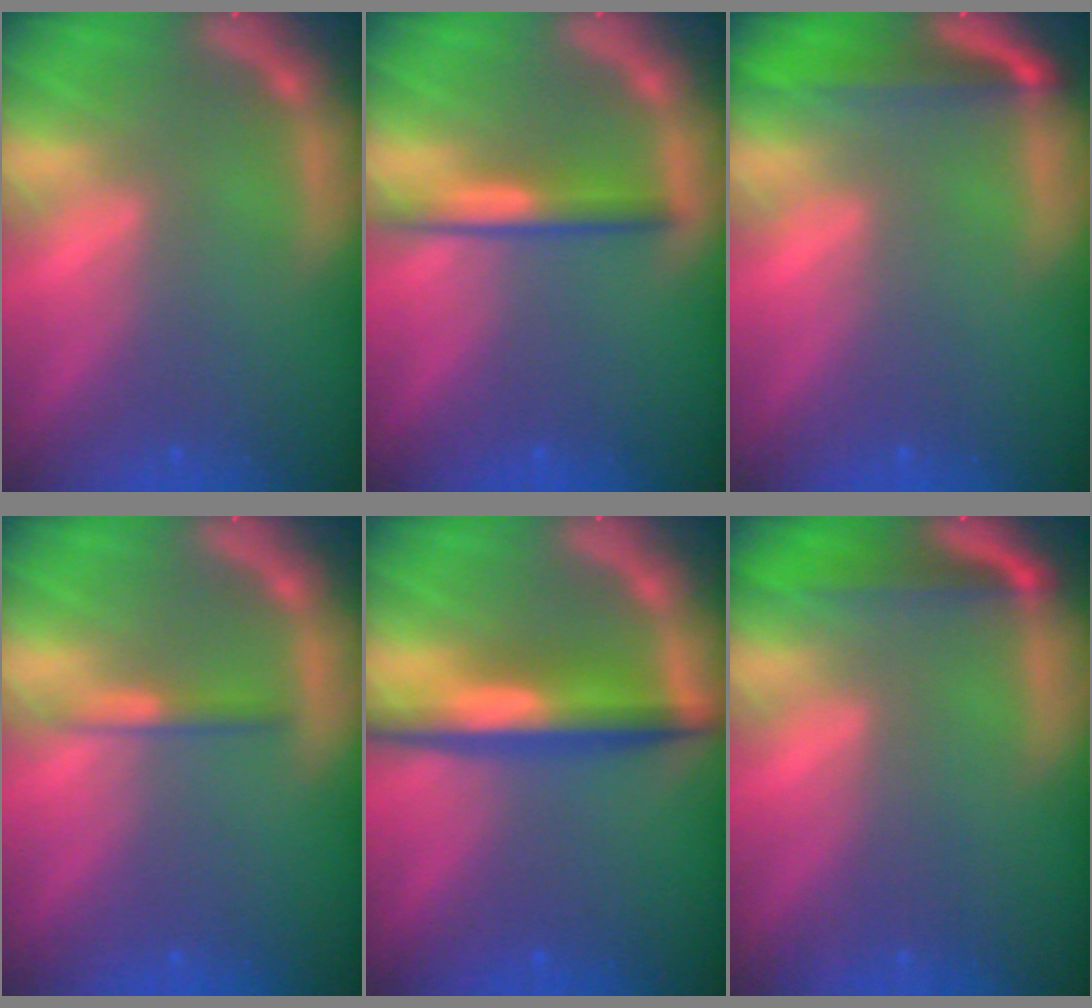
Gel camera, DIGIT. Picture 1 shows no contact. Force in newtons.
{"total": 3.0}
{"total": 4.4}
{"total": 1.4}
{"total": 5.5}
{"total": 3.5}